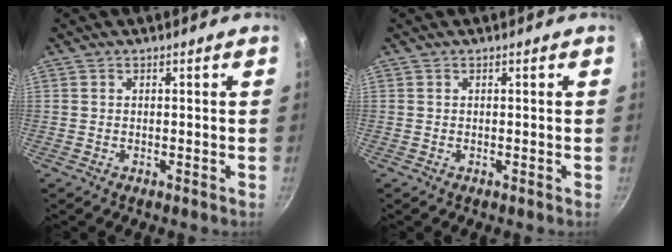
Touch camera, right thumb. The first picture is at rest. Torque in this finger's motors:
{"motor_torque": [-0.06, -0.34, 0.29, -0.03, 0.03]}